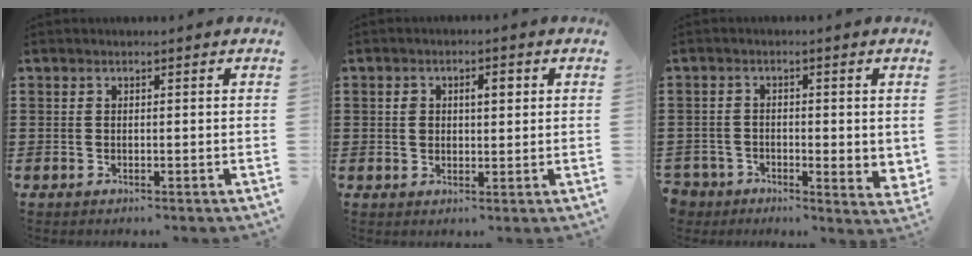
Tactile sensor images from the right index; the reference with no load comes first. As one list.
[{"total": 2.9, "force": [0.6, 1.6, 2.4], "torque": [-0.042, 0.007, 0.005]}, {"total": 2.4, "force": [-1.2, 1.9, 0.7], "torque": [-0.023, 0.006, -0.028]}]